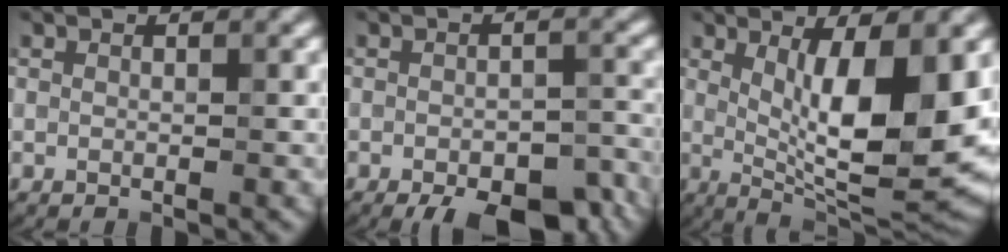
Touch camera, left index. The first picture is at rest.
{"total": 8.0, "force": [-5.3, 3.0, 5.3], "torque": [-0.060, -0.011, -0.065]}
{"total": 11.5, "force": [1.3, 3.4, 10.9], "torque": [-0.159, -0.014, 0.027]}